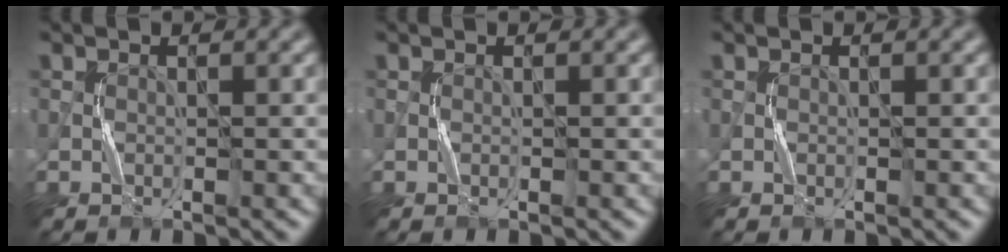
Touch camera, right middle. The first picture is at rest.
{"total": 0.0}
{"total": 0.0}